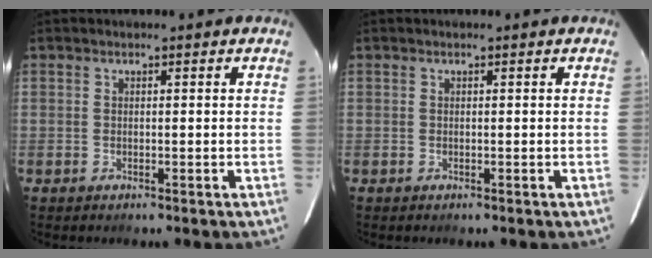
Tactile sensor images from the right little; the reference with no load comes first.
{"total": 0.0}